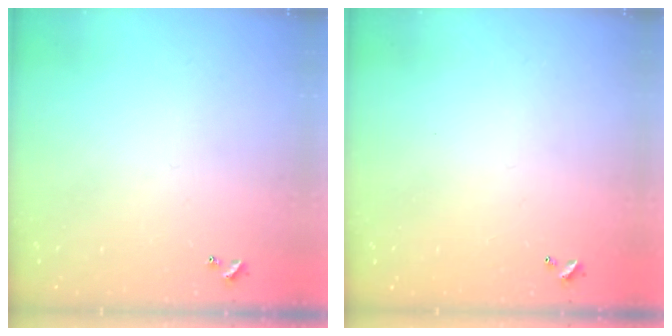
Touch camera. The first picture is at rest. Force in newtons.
{"total": 2.7, "press": 2.7, "slide": 0.1}